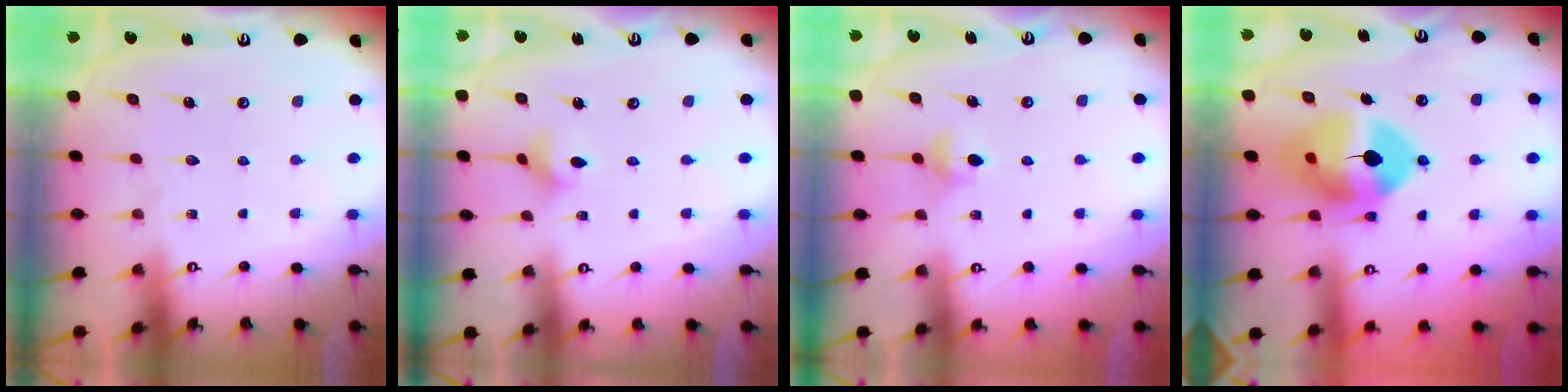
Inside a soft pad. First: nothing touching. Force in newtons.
{"total": 3.3, "press": 3.3, "slide": 0.2}
{"total": 4.0, "press": 3.9, "slide": 0.7}
{"total": 13.1, "press": 12.9, "slide": 1.9}